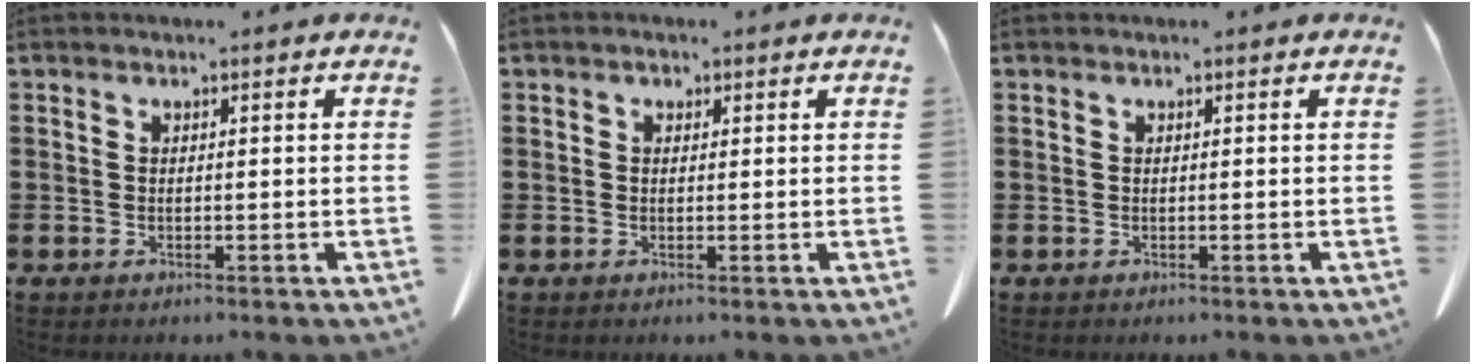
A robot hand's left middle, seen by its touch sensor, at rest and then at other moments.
{"total": 0.6, "force": [0.2, 0.5, 0.2], "torque": [-0.006, 0.004, 0.004]}
{"total": 0.0}